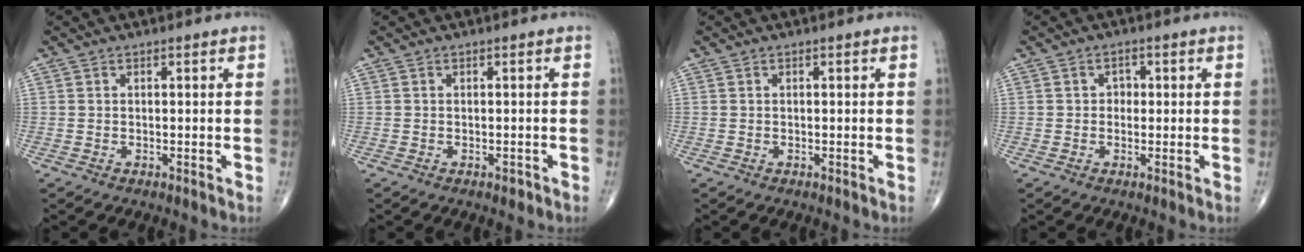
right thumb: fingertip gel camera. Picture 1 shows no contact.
{"total": 0.8, "force": [-0.5, 0.5, 0.5], "torque": [-0.001, 0.000, -0.005]}
{"total": 0.0}
{"total": 1.9, "force": [0.1, 1.7, 1.0], "torque": [-0.002, 0.005, -0.003]}